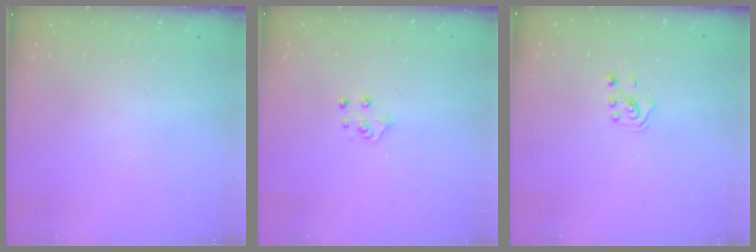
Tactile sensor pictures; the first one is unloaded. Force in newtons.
{"total": 4.3, "press": 4.3, "slide": 0.4}
{"total": 2.7, "press": 2.7, "slide": 0.5}